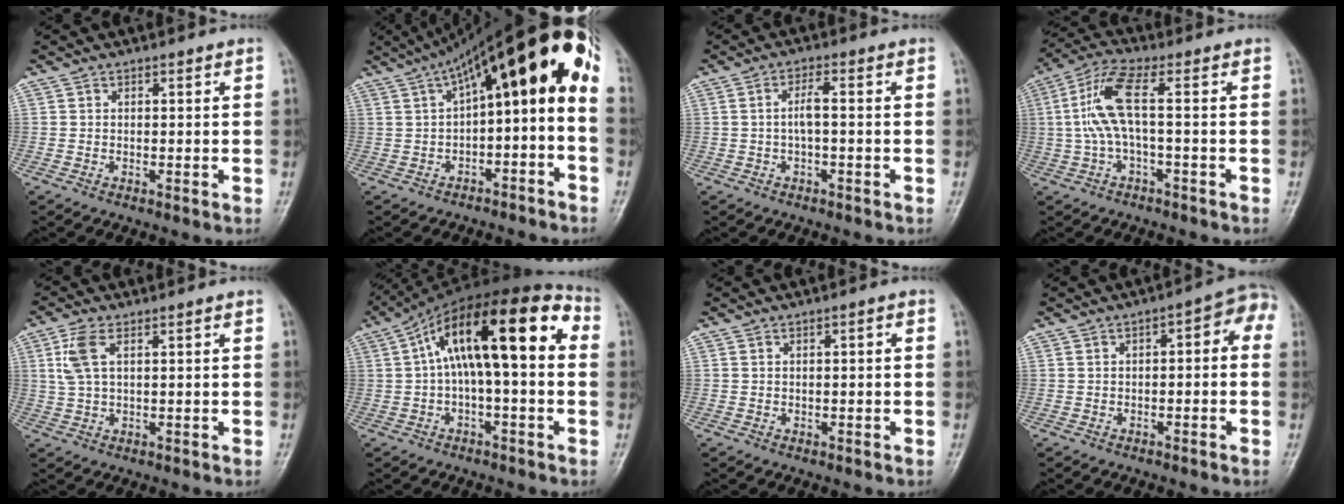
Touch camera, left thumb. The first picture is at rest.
{"total": 17.8, "force": [1.0, 6.7, 16.4], "torque": [-0.224, 0.071, 0.011]}
{"total": 2.7, "force": [-0.3, 0.5, 2.6], "torque": [-0.055, 0.016, -0.006]}
{"total": 8.4, "force": [0.0, 1.8, 8.2], "torque": [-0.201, 0.036, -0.004]}
{"total": 5.2, "force": [1.7, 2.3, 4.4], "torque": [-0.111, 0.011, 0.038]}
{"total": 18.2, "force": [2.3, 6.6, 16.8], "torque": [-0.245, 0.056, 0.025]}
{"total": 0.6, "force": [-0.1, 0.3, 0.6], "torque": [-0.009, 0.006, -0.002]}
{"total": 5.8, "force": [0.2, 2.7, 5.2], "torque": [-0.046, 0.037, -0.007]}